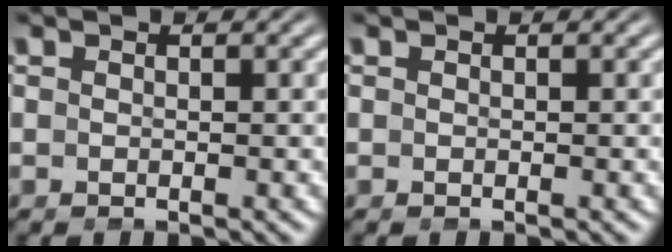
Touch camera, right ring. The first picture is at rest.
{"total": 0.0}